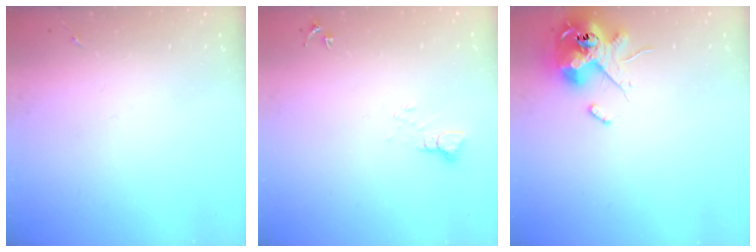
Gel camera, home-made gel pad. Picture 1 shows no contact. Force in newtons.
{"total": 4.5, "press": 4.5, "slide": 0.3}
{"total": 12.8, "press": 12.6, "slide": 2.2}